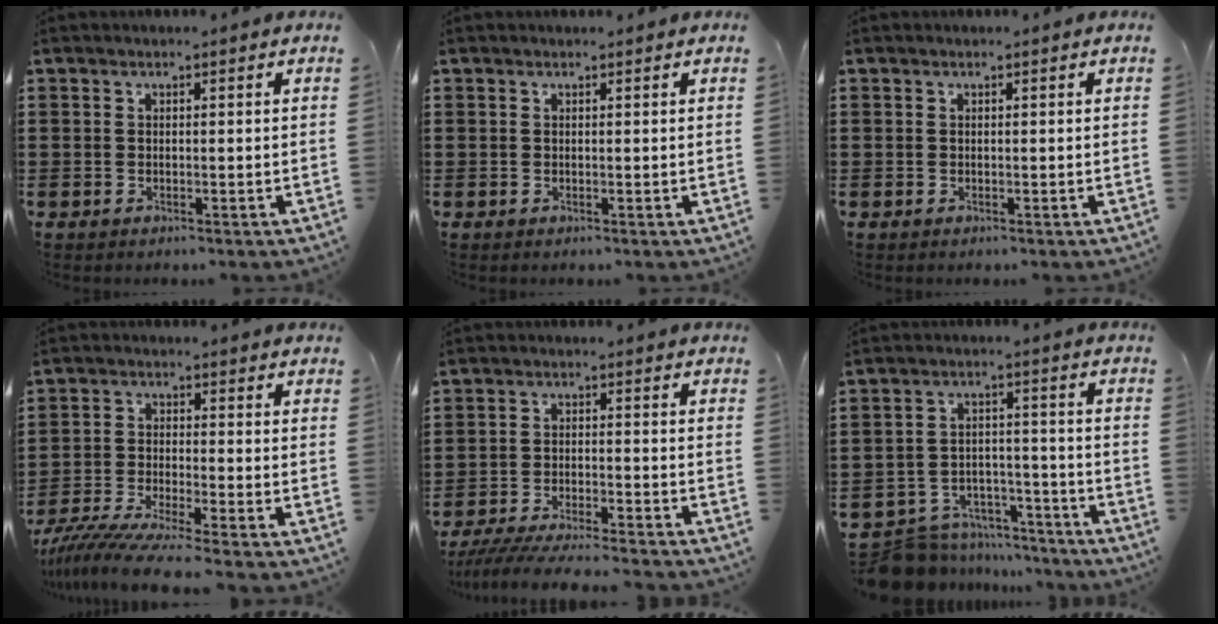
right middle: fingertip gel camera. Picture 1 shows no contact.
{"total": 0.0}
{"total": 0.0}
{"total": 6.3, "force": [-5.8, -0.3, 2.6], "torque": [-0.066, -0.020, -0.115]}
{"total": 5.7, "force": [-5.5, 0.0, 1.6], "torque": [-0.037, -0.009, -0.108]}
{"total": 7.9, "force": [-7.6, 1.8, 1.1], "torque": [-0.022, 0.022, -0.148]}